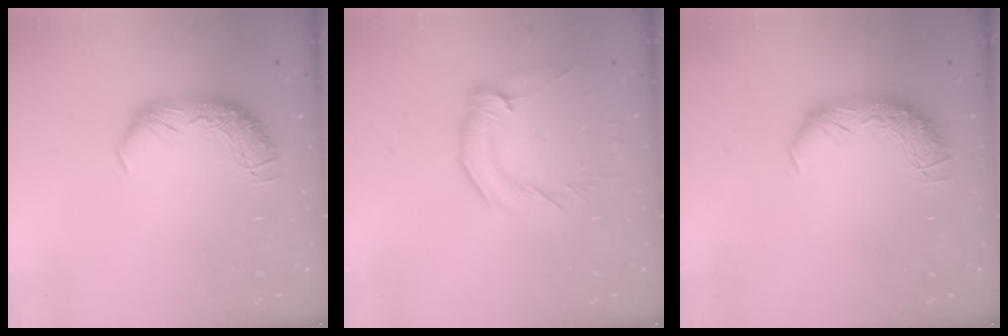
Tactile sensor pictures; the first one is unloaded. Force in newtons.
{"total": 0.9, "press": 0.7, "slide": 0.6}
{"total": 0.0}